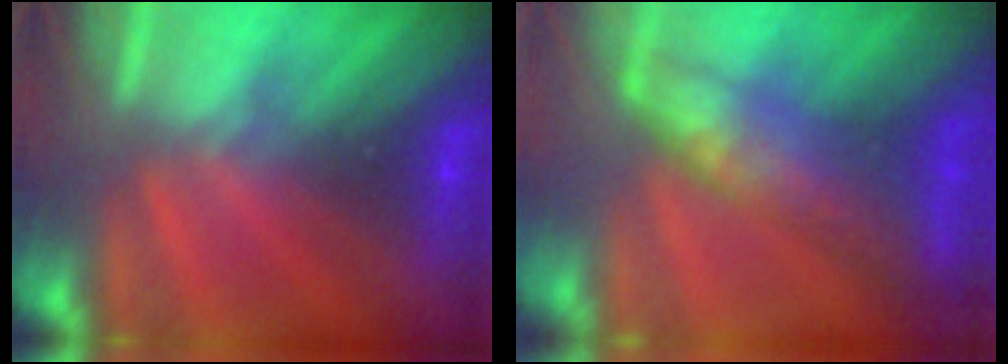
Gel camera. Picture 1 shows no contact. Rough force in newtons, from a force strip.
{"total": 6.7}